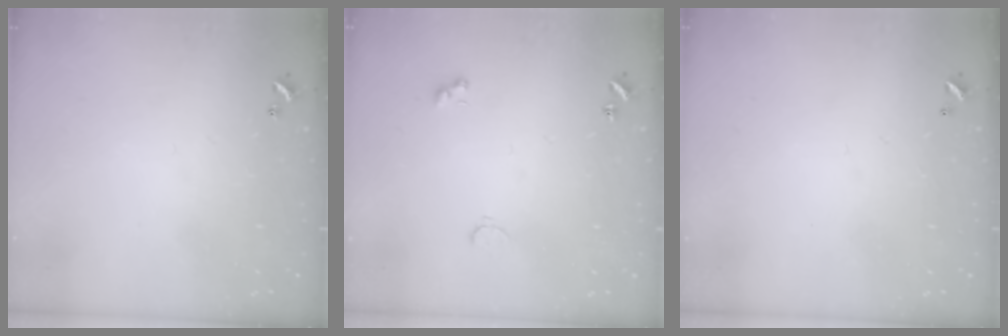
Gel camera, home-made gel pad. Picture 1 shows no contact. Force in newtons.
{"total": 2.3, "press": 2.1, "slide": 0.8}
{"total": 2.8, "press": 2.8, "slide": 0.1}